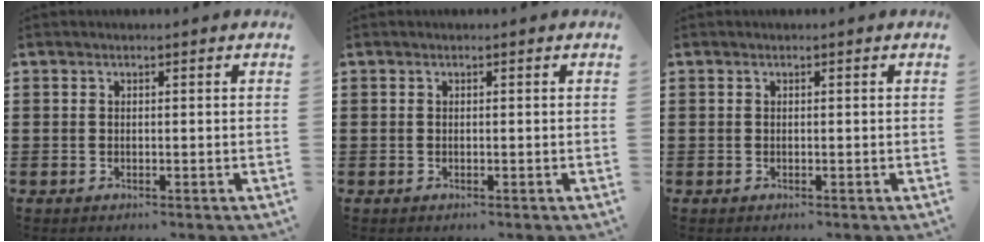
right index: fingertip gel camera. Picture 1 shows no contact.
{"total": 0.0}
{"total": 0.0}